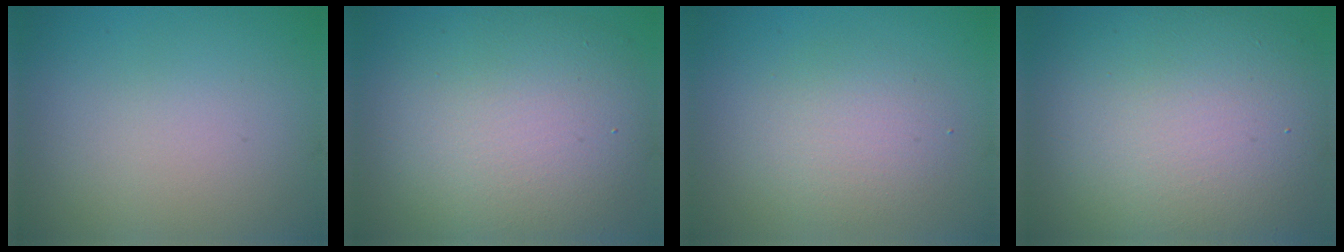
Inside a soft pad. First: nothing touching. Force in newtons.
{"total": 10.6, "press": 10.6, "slide": 0.5}
{"total": 2.8, "press": 2.8, "slide": 0.2}
{"total": 13.4, "press": 13.3, "slide": 0.8}